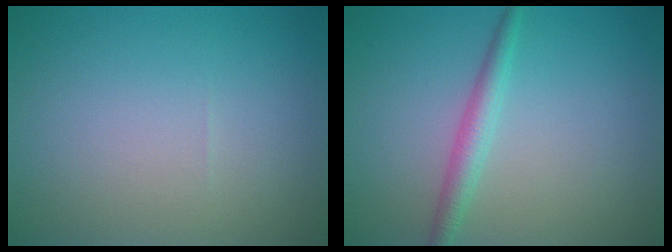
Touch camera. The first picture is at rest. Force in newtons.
{"total": 2.1, "press": 2.1, "slide": 0.1}